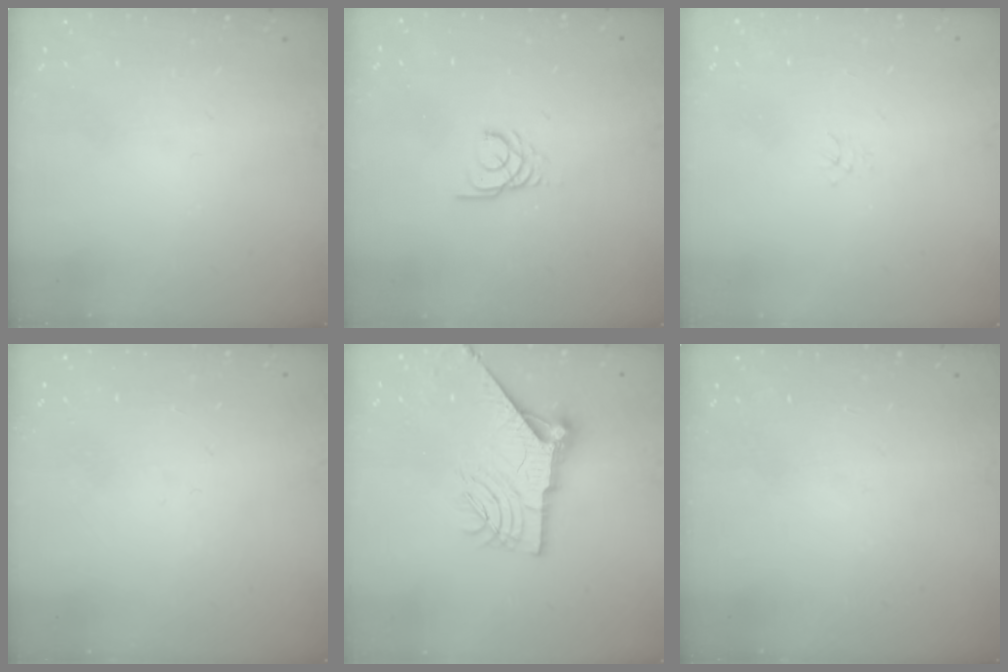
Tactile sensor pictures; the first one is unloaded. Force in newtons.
{"total": 3.0, "press": 3.0, "slide": 0.3}
{"total": 1.2, "press": 1.1, "slide": 0.3}
{"total": 0.0}
{"total": 14.0, "press": 13.9, "slide": 0.9}
{"total": 0.0}